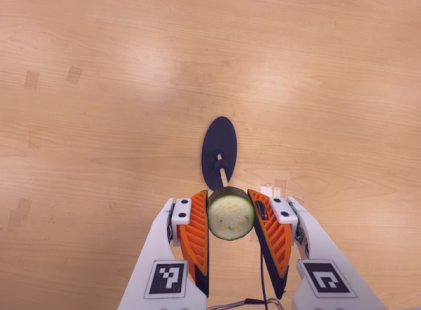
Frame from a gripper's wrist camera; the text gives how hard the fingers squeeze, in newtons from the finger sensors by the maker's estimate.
{"total": 11.0, "left": 10.3, "right": 11.7}